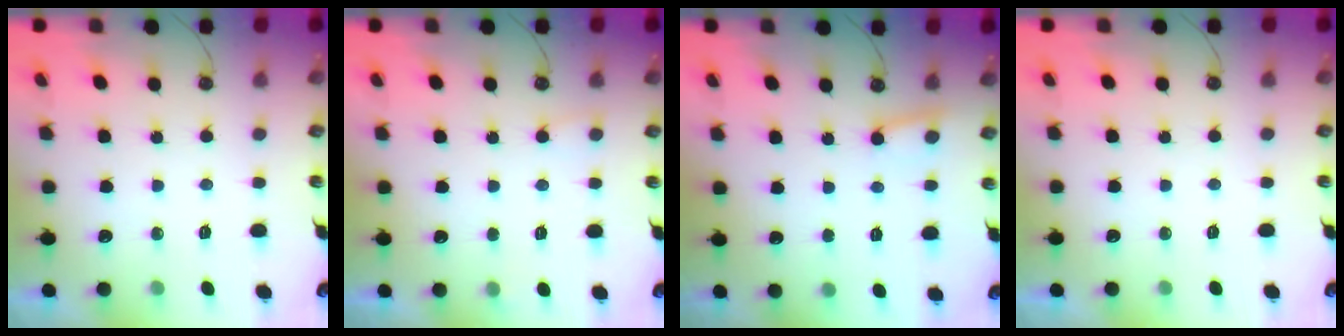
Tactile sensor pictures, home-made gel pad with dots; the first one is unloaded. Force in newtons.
{"total": 6.0, "press": 6.0, "slide": 0.4}
{"total": 3.7, "press": 3.7, "slide": 0.4}
{"total": 0.0}